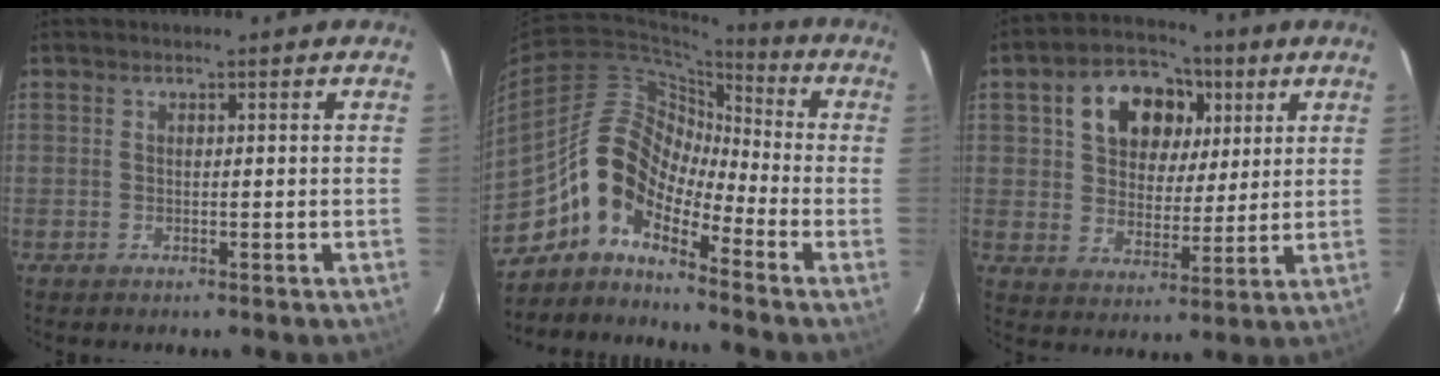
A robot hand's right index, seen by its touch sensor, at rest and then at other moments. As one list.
[{"total": 10.3, "force": [-7.0, 4.8, 5.8], "torque": [-0.097, 0.028, -0.154]}, {"total": 13.6, "force": [5.3, 9.7, 7.9], "torque": [-0.162, 0.039, 0.094]}]